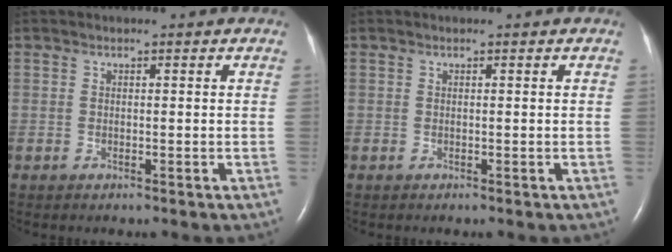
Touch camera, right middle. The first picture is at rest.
{"total": 0.0}